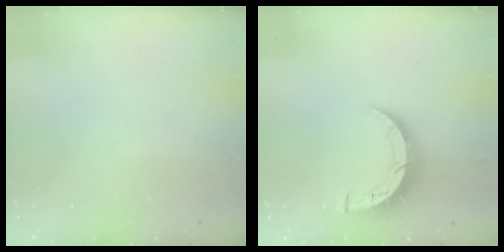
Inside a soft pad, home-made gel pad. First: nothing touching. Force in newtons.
{"total": 8.2, "press": 8.2, "slide": 0.6}